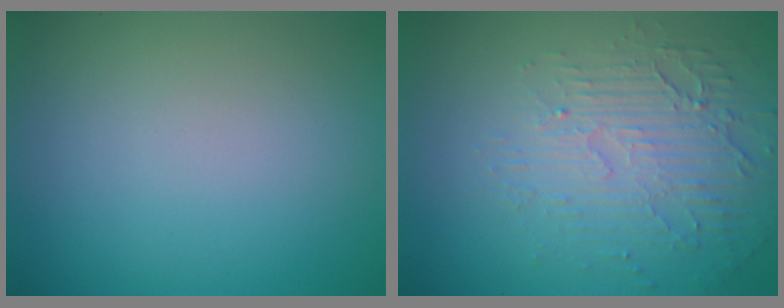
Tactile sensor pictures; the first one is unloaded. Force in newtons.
{"total": 5.7, "press": 3.3, "slide": 4.7}